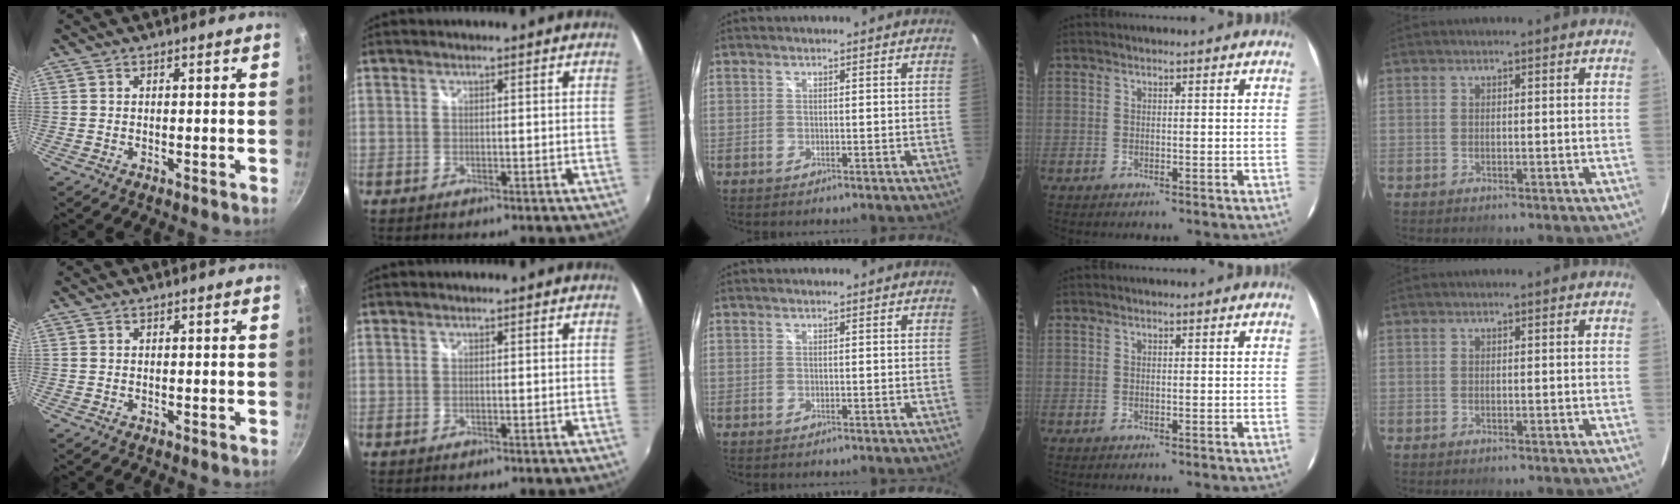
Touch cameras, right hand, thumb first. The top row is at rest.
{}